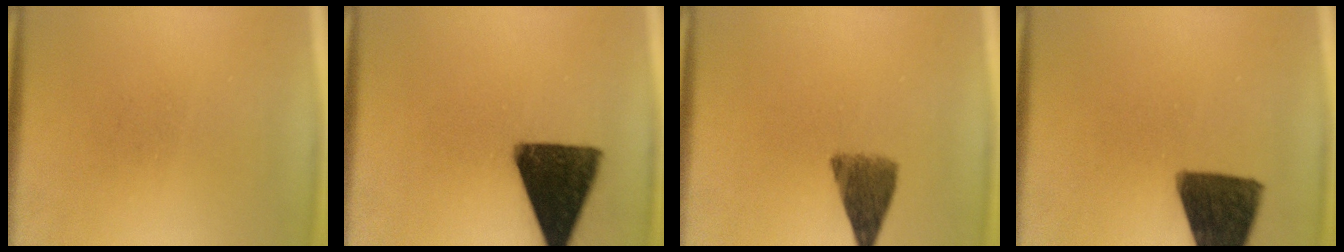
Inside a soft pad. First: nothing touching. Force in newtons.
{"total": 15.0}
{"total": 6.3}
{"total": 14.2}